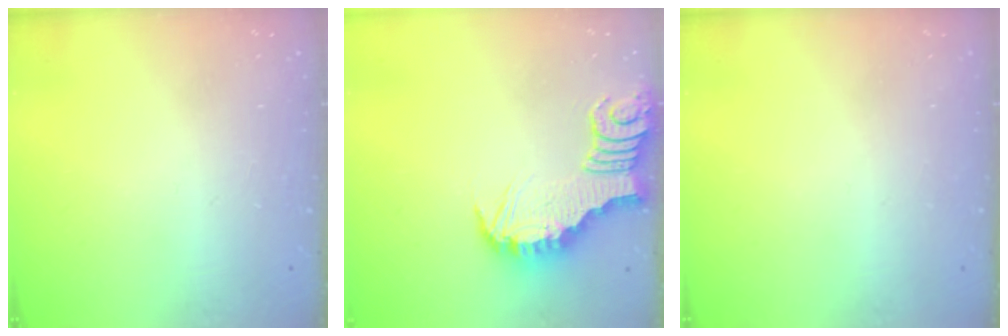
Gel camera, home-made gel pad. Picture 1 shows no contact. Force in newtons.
{"total": 3.4, "press": 3.4, "slide": 0.1}
{"total": 0.0}